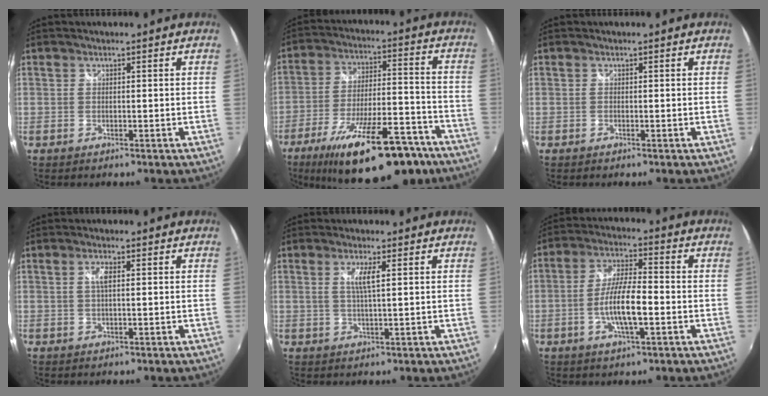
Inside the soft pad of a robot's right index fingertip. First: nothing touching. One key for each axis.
{"total": 23.9, "fx": -16.6, "fy": 7.9, "fz": 15.3, "tx": -0.253, "ty": -0.016, "tz": -0.239}
{"total": 0.0}
{"total": 2.0, "fx": 0.3, "fy": 0.4, "fz": 2.0, "tx": -0.037, "ty": 0.001, "tz": 0.004}
{"total": 3.4, "fx": 1.0, "fy": 0.1, "fz": 3.2, "tx": -0.062, "ty": -0.003, "tz": 0.018}
{"total": 9.3, "fx": -2.7, "fy": 2.1, "fz": 8.6, "tx": -0.171, "ty": -0.001, "tz": -0.048}